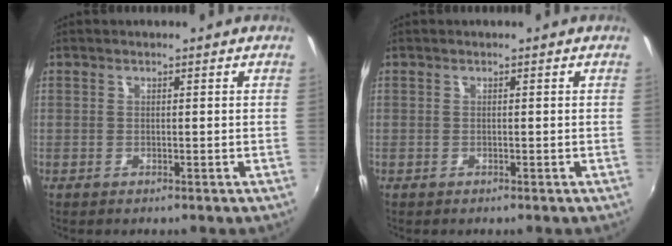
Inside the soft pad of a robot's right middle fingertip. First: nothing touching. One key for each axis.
{"total": 0.0}